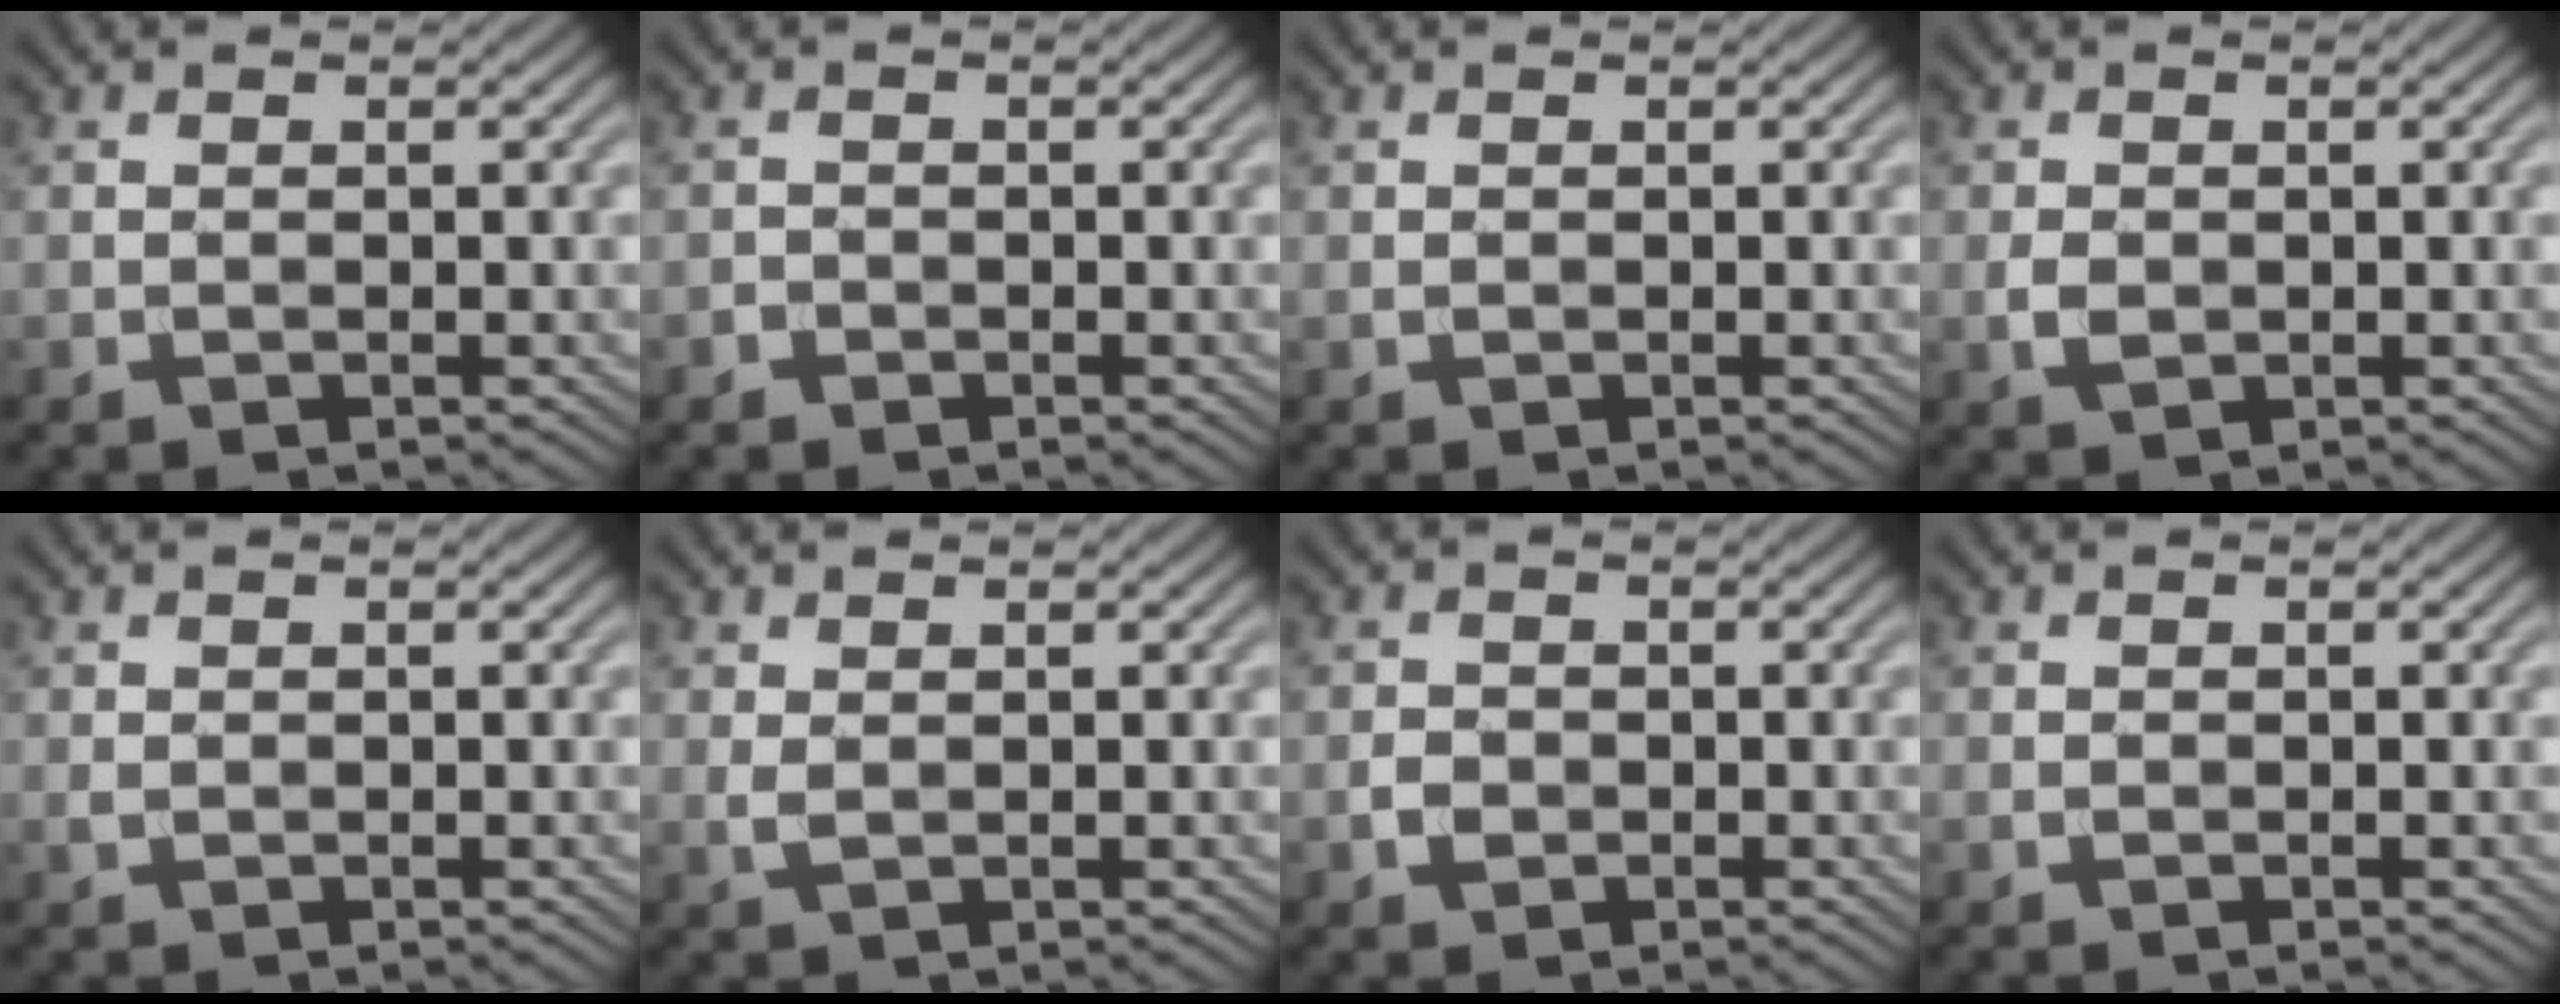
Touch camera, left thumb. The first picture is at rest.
{"total": 0.8, "force": [-0.6, 0.6, 0.2], "torque": [-0.001, 0.000, -0.014]}
{"total": 0.0}
{"total": 1.9, "force": [-0.2, 1.4, 1.3], "torque": [-0.031, -0.003, -0.004]}
{"total": 0.6, "force": [0.2, 0.4, 0.3], "torque": [-0.012, -0.001, 0.006]}
{"total": 1.2, "force": [0.6, 0.5, 0.9], "torque": [-0.028, -0.002, 0.014]}
{"total": 1.8, "force": [-0.6, 1.5, 0.8], "torque": [-0.016, -0.002, -0.016]}
{"total": 0.0}